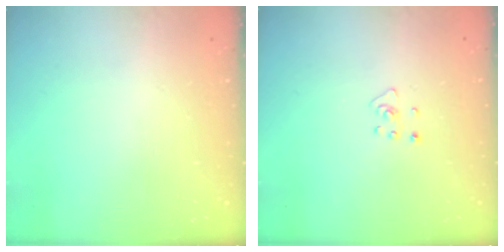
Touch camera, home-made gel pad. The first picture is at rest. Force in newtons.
{"total": 3.6, "press": 3.6, "slide": 0.2}